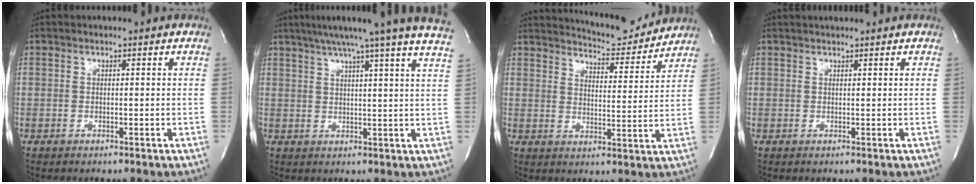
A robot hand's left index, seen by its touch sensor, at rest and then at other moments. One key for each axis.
{"total": 20.0, "fx": 17.1, "fy": -1.5, "fz": 10.3, "tx": -0.167, "ty": -0.024, "tz": 0.208}
{"total": 10.9, "fx": 10.6, "fy": 1.2, "fz": 2.1, "tx": -0.034, "ty": -0.012, "tz": 0.144}
{"total": 3.1, "fx": 2.7, "fy": -0.3, "fz": 1.5, "tx": -0.018, "ty": 0.022, "tz": 0.042}